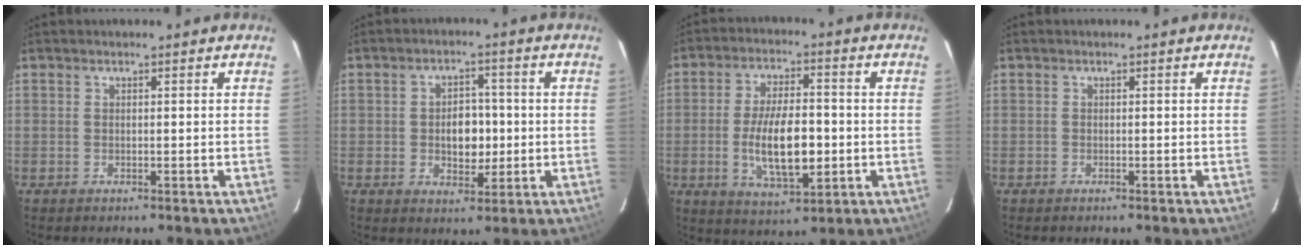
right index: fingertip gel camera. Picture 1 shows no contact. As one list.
[{"total": 6.4, "force": [-0.5, 4.4, 4.6], "torque": [-0.079, 0.006, -0.001]}, {"total": 12.1, "force": [-2.1, 4.7, 10.9], "torque": [-0.207, -0.009, -0.030]}, {"total": 0.0}]